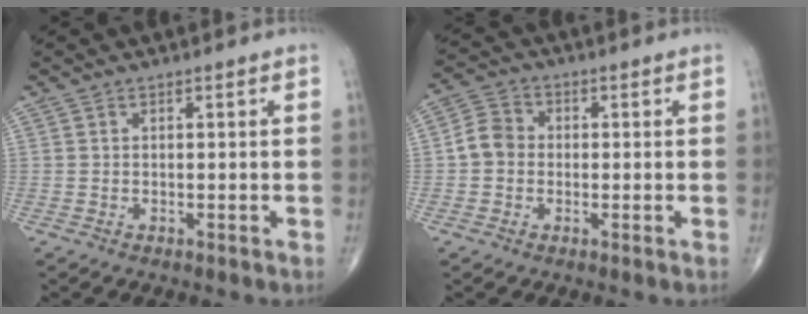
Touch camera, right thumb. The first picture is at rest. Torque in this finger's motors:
{"motor_torque": [-0.06, 0.12, 0.05, 0.01, 0.04]}